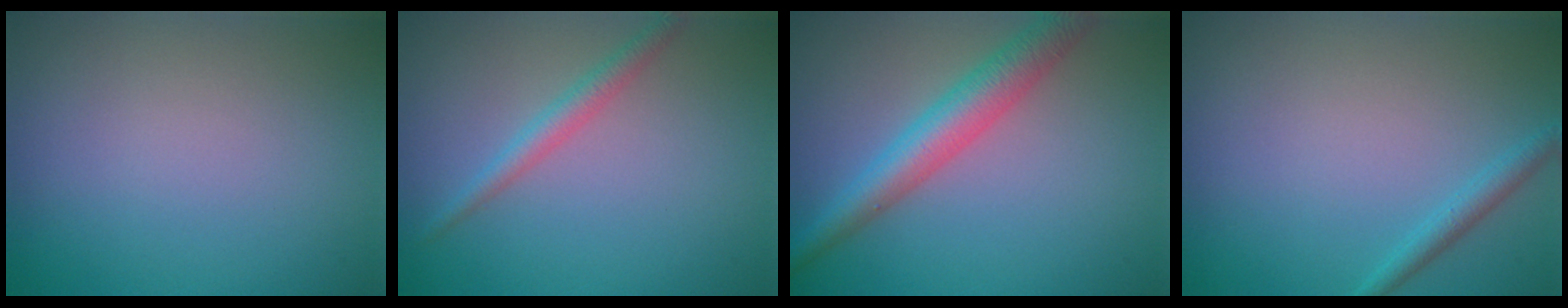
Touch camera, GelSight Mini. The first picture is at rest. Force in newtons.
{"total": 2.0, "press": 2.0, "slide": 0.1}
{"total": 4.8, "press": 4.8, "slide": 0.1}
{"total": 1.4, "press": 1.4, "slide": 0.1}